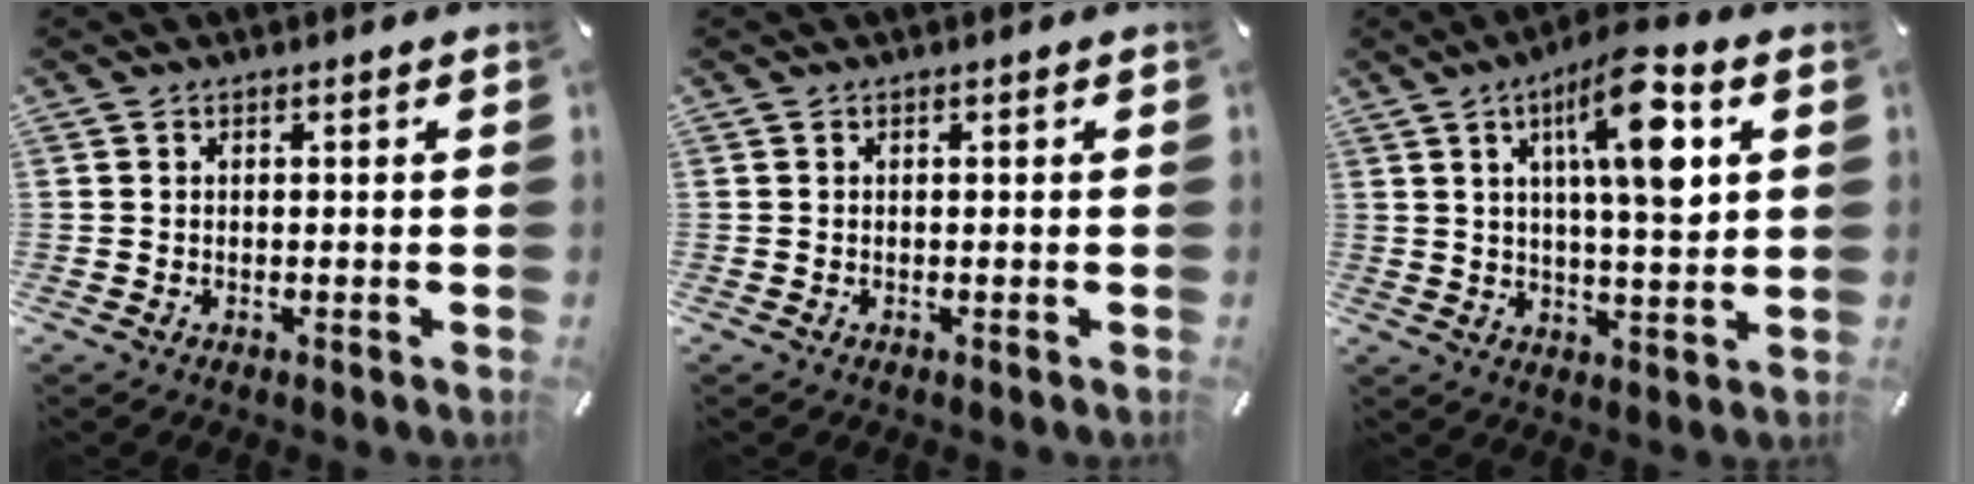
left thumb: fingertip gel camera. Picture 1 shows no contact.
{"total": 0.0}
{"total": 13.7, "force": [5.3, 3.9, 12.0], "torque": [-0.192, -0.008, 0.081]}